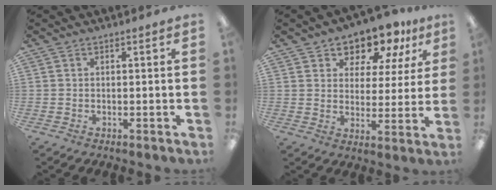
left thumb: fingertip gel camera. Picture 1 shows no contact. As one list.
[{"total": 10.1, "force": [8.6, 4.7, 2.3], "torque": [-0.051, -0.065, 0.161]}]